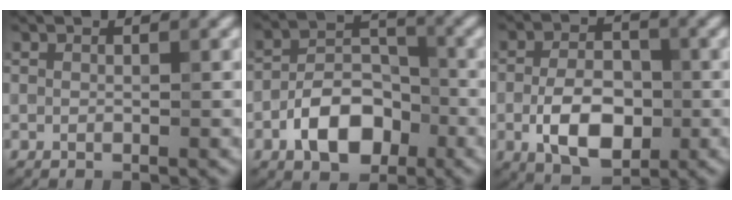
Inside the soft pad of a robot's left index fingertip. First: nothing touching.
{"total": 6.1, "force": [-2.7, 3.7, 4.0], "torque": [-0.059, 0.006, -0.053]}
{"total": 6.1, "force": [-1.4, 3.6, 4.7], "torque": [-0.084, -0.002, -0.029]}